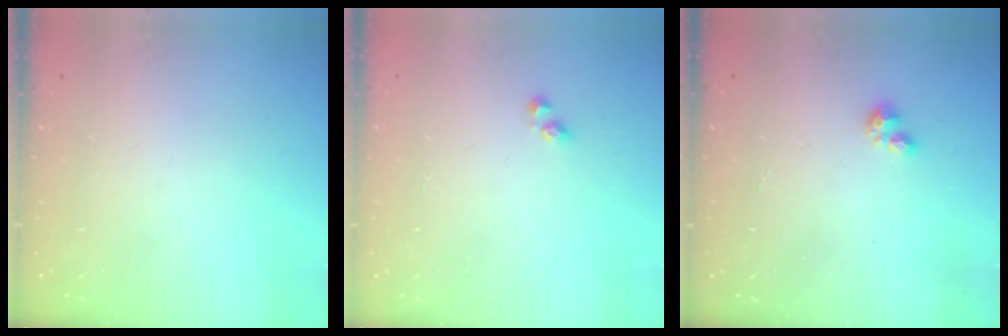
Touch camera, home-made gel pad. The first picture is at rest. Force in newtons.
{"total": 2.9, "press": 2.8, "slide": 0.3}
{"total": 1.3, "press": 1.2, "slide": 0.3}